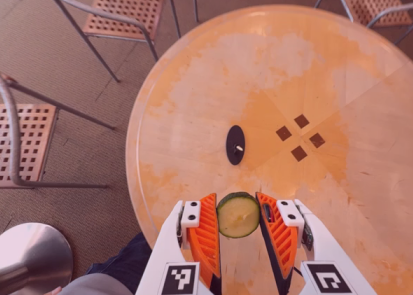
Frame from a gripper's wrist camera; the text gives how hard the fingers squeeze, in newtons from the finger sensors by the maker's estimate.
{"total": 9.2, "left": 9.5, "right": 9.0}